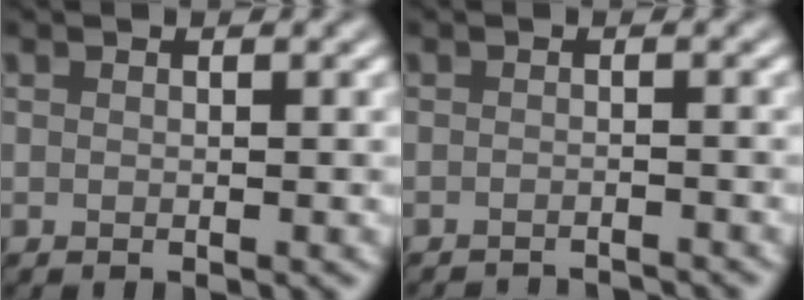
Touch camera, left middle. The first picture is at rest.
{"total": 3.4, "force": [-3.3, 0.3, 0.7], "torque": [-0.008, 0.005, -0.044]}